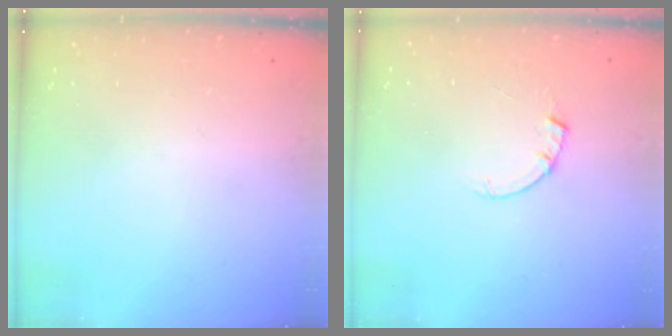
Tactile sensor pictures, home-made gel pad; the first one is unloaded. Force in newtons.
{"total": 1.5, "press": 1.5, "slide": 0.3}